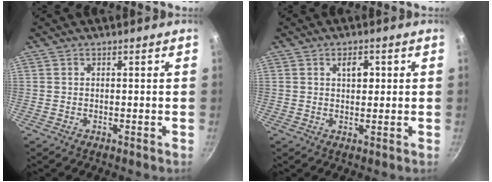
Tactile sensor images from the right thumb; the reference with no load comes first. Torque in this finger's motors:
{"motor_torque": [-0.23, 0.33, 0.03, -0.10, -0.01]}